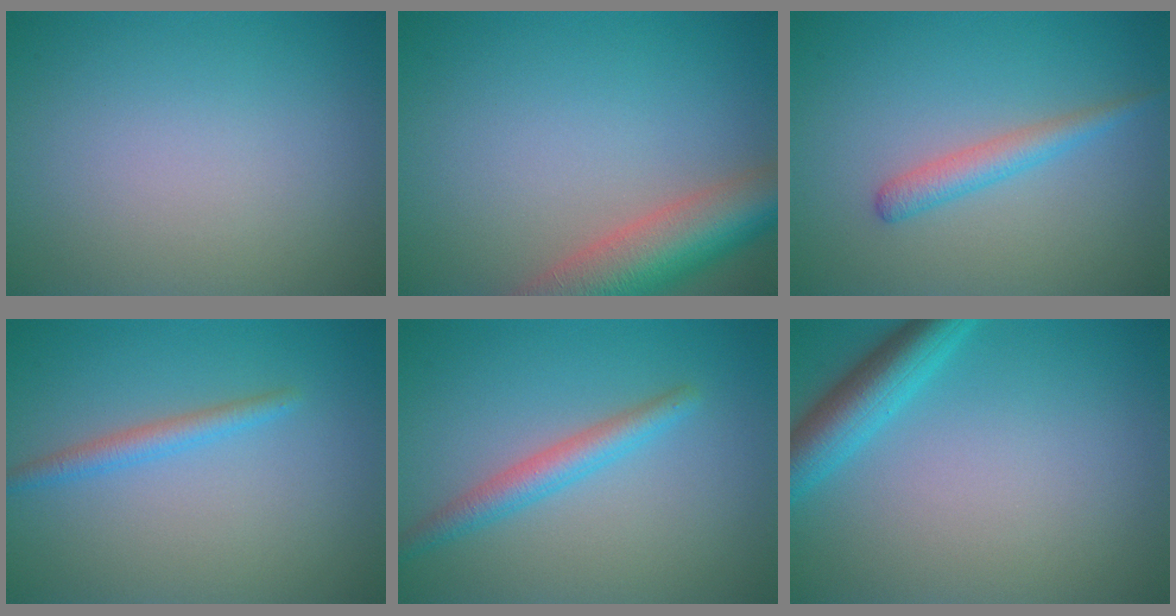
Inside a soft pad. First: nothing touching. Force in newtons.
{"total": 7.7, "press": 7.7, "slide": 0.5}
{"total": 2.1, "press": 2.1, "slide": 0.0}
{"total": 1.8, "press": 1.8, "slide": 0.1}
{"total": 2.7, "press": 2.7, "slide": 0.1}
{"total": 4.2, "press": 4.2, "slide": 0.2}